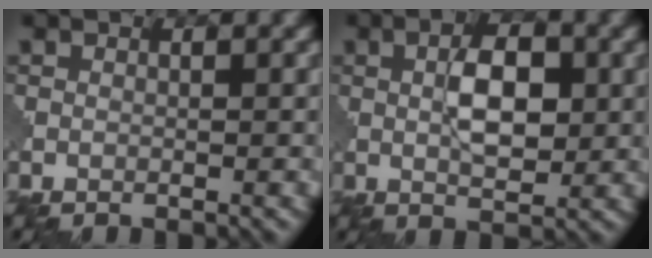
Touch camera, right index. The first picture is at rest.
{"total": 4.6, "force": [0.7, 2.1, 4.0], "torque": [-0.070, 0.002, 0.014]}